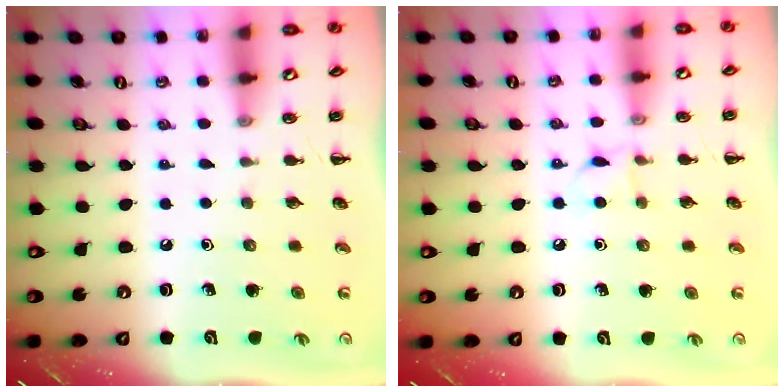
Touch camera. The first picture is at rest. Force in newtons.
{"total": 5.6, "press": 5.5, "slide": 1.4}